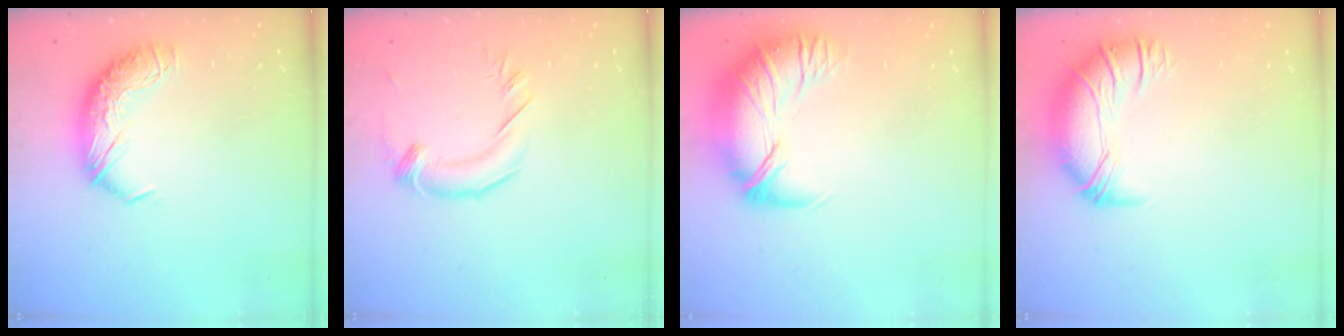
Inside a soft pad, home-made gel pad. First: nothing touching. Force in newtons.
{"total": 1.6, "press": 1.6, "slide": 0.3}
{"total": 3.5, "press": 1.5, "slide": 3.2}
{"total": 2.8, "press": 0.8, "slide": 2.7}